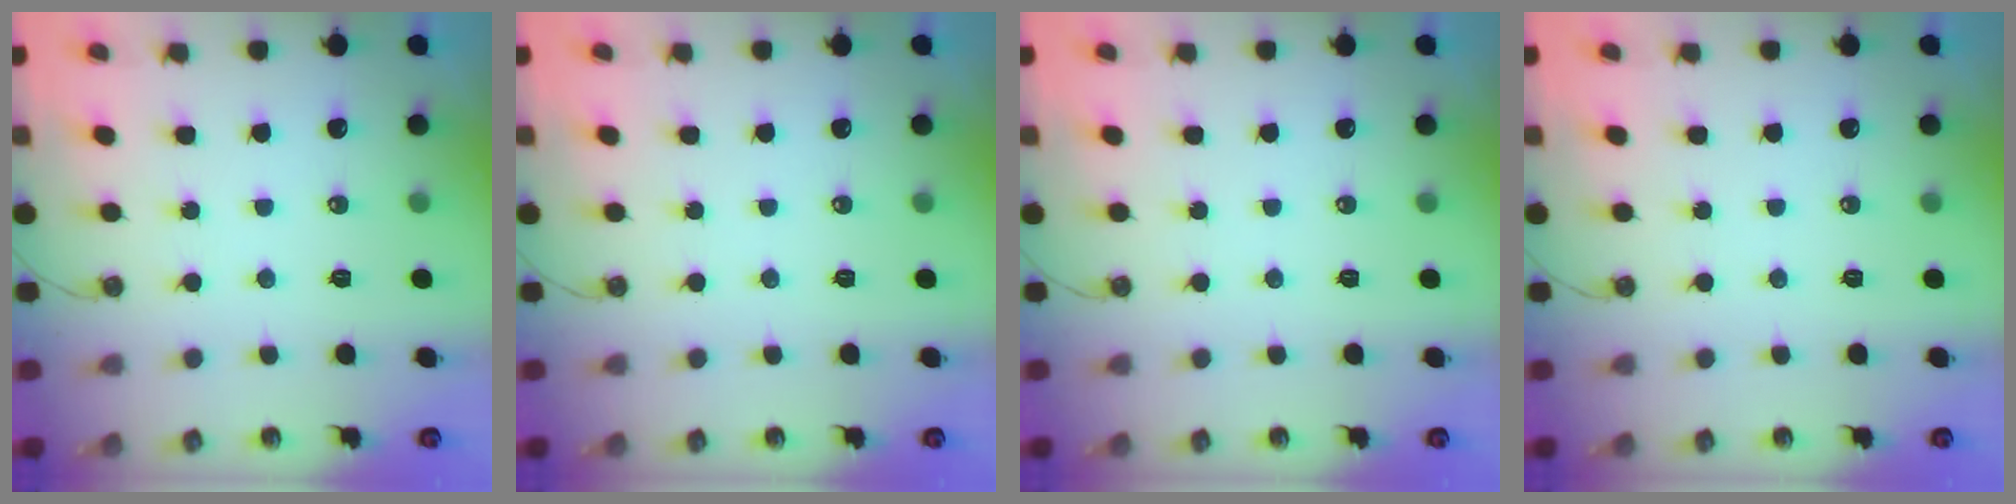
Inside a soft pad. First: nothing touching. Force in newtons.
{"total": 0.0}
{"total": 0.0}
{"total": 0.0}